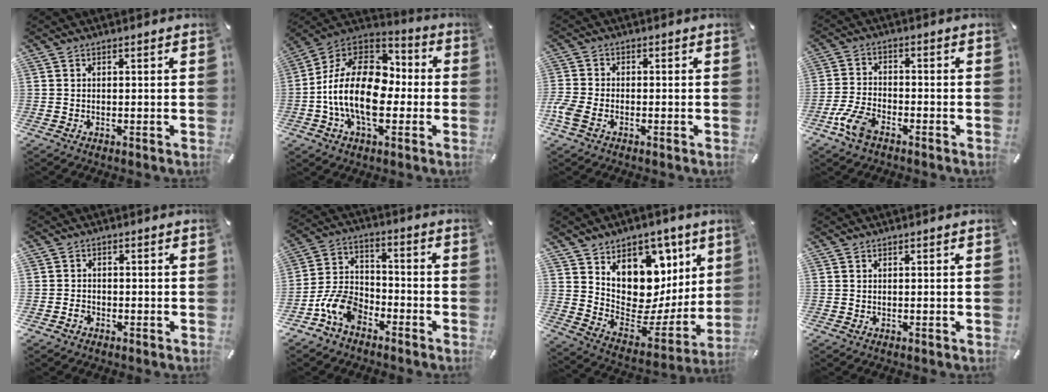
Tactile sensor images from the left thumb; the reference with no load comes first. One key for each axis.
{"total": 18.9, "fx": -4.3, "fy": 12.1, "fz": 13.9, "tx": -0.290, "ty": 0.017, "tz": -0.075}
{"total": 3.7, "fx": -1.9, "fy": 2.2, "fz": 2.4, "tx": -0.064, "ty": 0.001, "tz": -0.041}
{"total": 7.2, "fx": -4.5, "fy": 3.4, "fz": 4.5, "tx": -0.113, "ty": 0.008, "tz": -0.088}
{"total": 2.3, "fx": -1.0, "fy": 2.0, "fz": 0.5, "tx": -0.008, "ty": 0.006, "tz": -0.023}
{"total": 11.0, "fx": -6.8, "fy": 7.1, "fz": 4.9, "tx": -0.106, "ty": 0.044, "tz": -0.126}
{"total": 13.8, "fx": 7.0, "fy": 10.4, "fz": 5.7, "tx": -0.066, "ty": -0.094, "tz": 0.128}
{"total": 0.0}